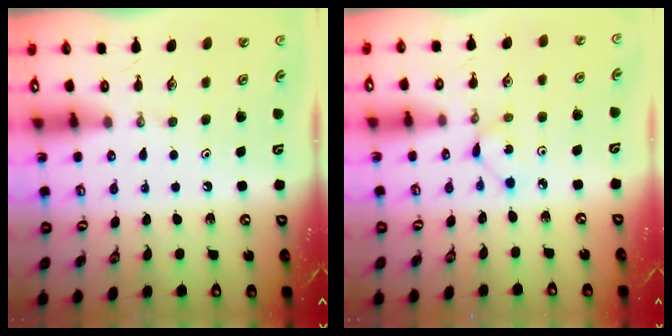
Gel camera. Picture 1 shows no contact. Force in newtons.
{"total": 1.8, "press": 1.8, "slide": 0.3}